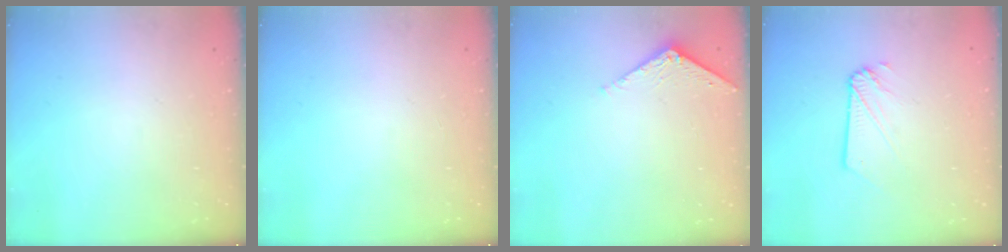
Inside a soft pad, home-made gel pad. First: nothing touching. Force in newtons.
{"total": 0.0}
{"total": 5.2, "press": 5.2, "slide": 0.5}
{"total": 3.5, "press": 3.5, "slide": 0.1}